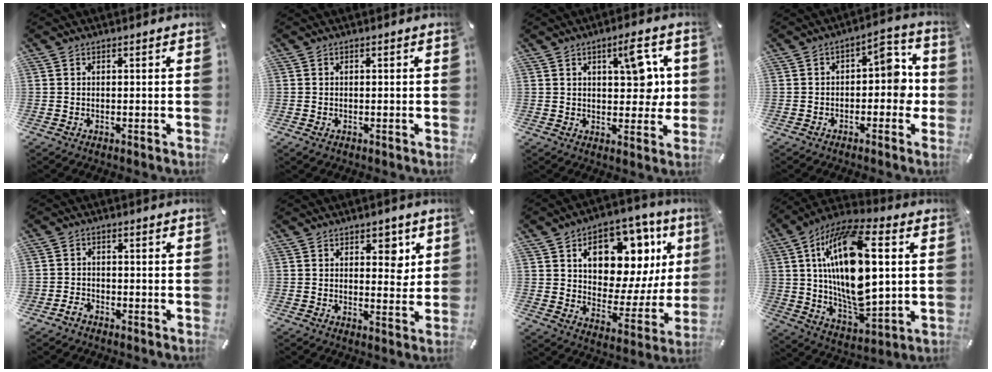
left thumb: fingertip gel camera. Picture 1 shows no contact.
{"total": 0.6, "force": [-0.1, 0.5, 0.3], "torque": [-0.005, 0.003, -0.004]}
{"total": 10.1, "force": [3.2, 5.0, 8.2], "torque": [-0.102, -0.009, 0.049]}
{"total": 8.3, "force": [-0.3, 5.1, 6.5], "torque": [-0.073, 0.001, -0.014]}
{"total": 2.3, "force": [-1.8, 1.4, 0.5], "torque": [-0.009, 0.009, -0.038]}
{"total": 5.4, "force": [2.4, 3.6, 3.3], "torque": [-0.025, -0.011, 0.032]}
{"total": 16.1, "force": [8.5, 10.1, 9.3], "torque": [-0.125, -0.058, 0.144]}
{"total": 22.7, "force": [4.9, 11.0, 19.2], "torque": [-0.390, -0.015, 0.077]}